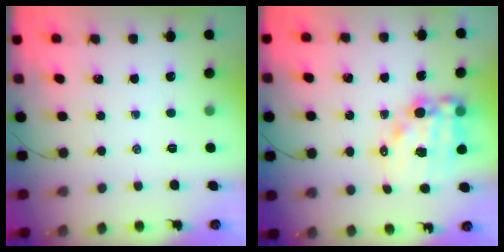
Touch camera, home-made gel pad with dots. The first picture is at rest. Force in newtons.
{"total": 13.8, "press": 13.4, "slide": 3.3}